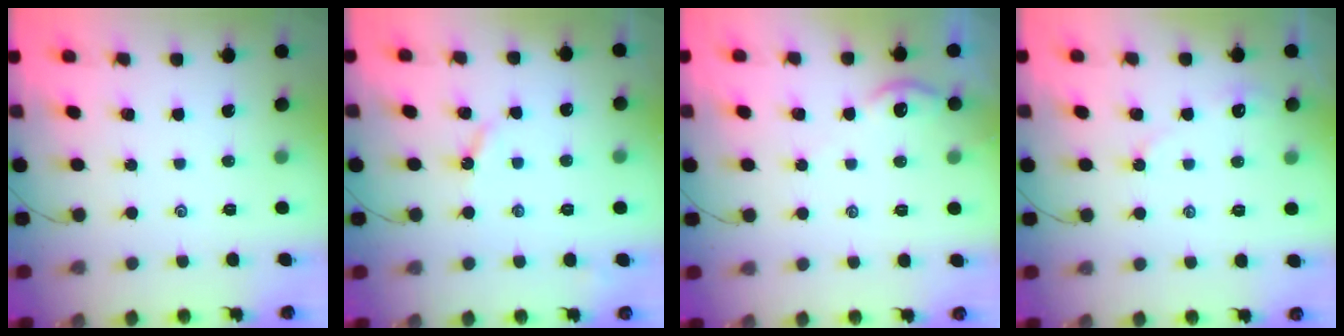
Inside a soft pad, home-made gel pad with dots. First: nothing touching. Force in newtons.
{"total": 4.2, "press": 4.1, "slide": 0.5}
{"total": 1.7, "press": 1.7, "slide": 0.4}
{"total": 2.9, "press": 2.9, "slide": 0.5}